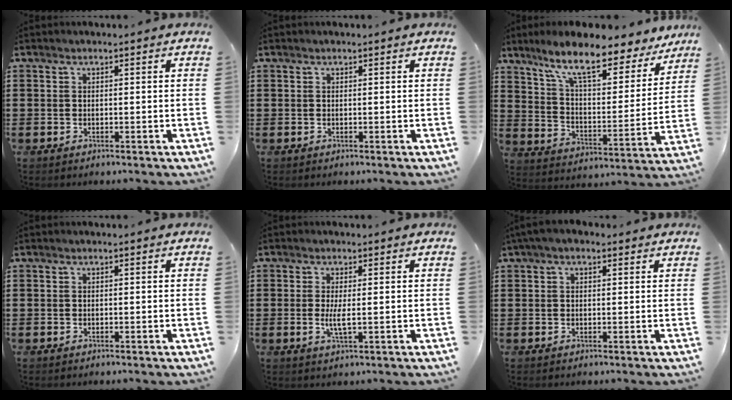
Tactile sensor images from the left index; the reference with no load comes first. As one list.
[{"total": 0.0}, {"total": 10.7, "force": [8.4, 1.7, 6.4], "torque": [-0.140, -0.046, 0.137]}, {"total": 0.0}, {"total": 3.0, "force": [-0.1, 0.6, 2.9], "torque": [-0.052, -0.003, -0.002]}, {"total": 1.9, "force": [0.9, 1.0, 1.3], "torque": [-0.028, 0.008, 0.016]}]